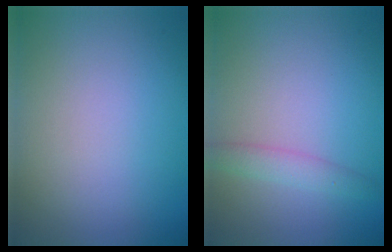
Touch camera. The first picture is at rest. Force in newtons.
{"total": 1.8, "press": 1.8, "slide": 0.1}